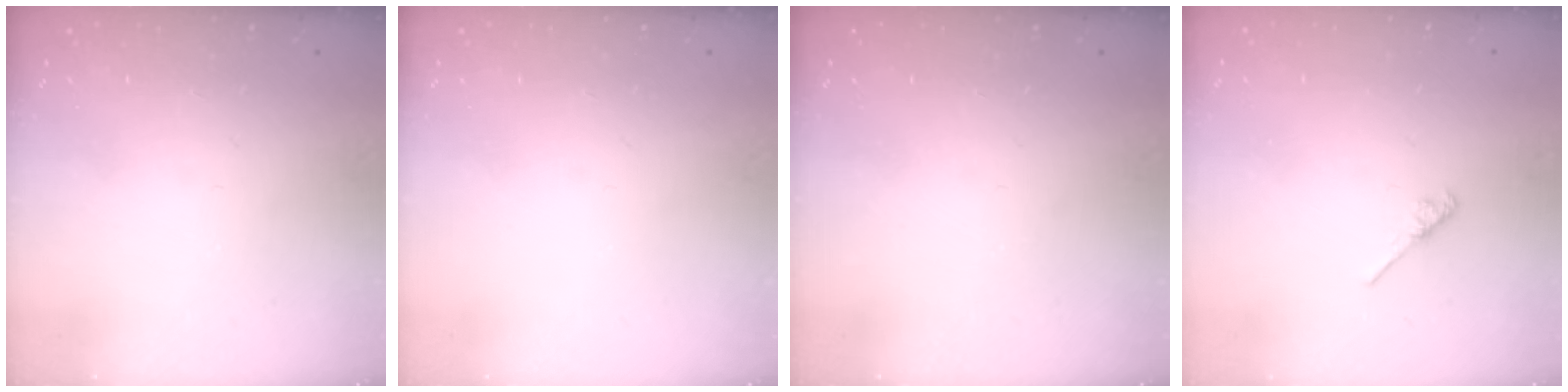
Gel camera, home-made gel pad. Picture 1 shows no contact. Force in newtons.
{"total": 0.0}
{"total": 0.0}
{"total": 2.7, "press": 2.7, "slide": 0.4}